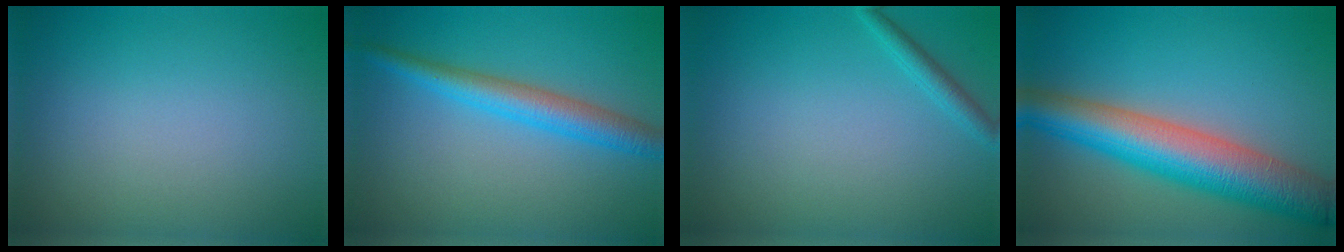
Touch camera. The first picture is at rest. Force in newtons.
{"total": 3.9, "press": 3.9, "slide": 0.2}
{"total": 1.4, "press": 1.4, "slide": 0.1}
{"total": 9.1, "press": 9.1, "slide": 0.3}